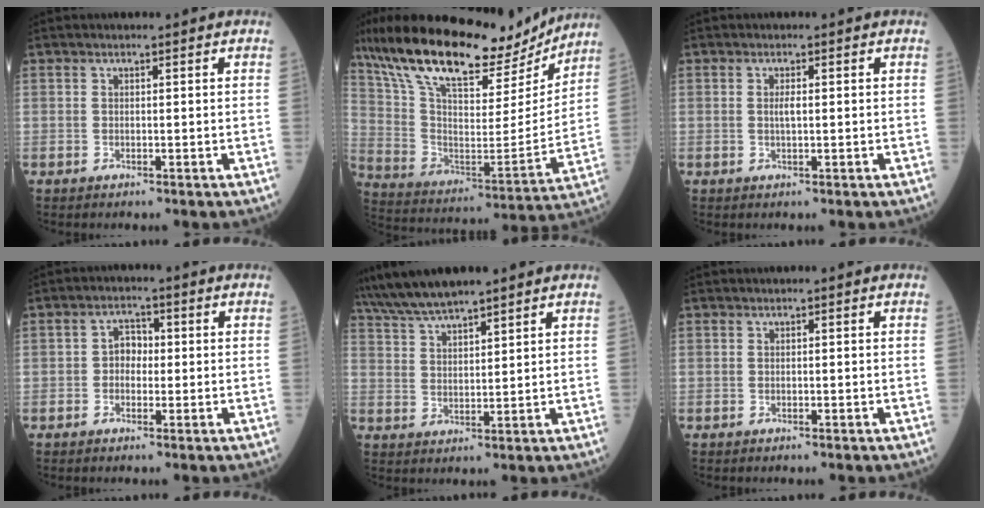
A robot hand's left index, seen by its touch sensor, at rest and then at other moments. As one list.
[{"total": 26.0, "force": [21.0, 7.3, 13.5], "torque": [-0.247, 0.003, 0.337]}, {"total": 1.3, "force": [-0.1, 0.3, 1.2], "torque": [-0.025, -0.002, -0.003]}, {"total": 3.0, "force": [-0.4, 2.2, 2.0], "torque": [-0.028, 0.010, -0.013]}, {"total": 8.0, "force": [7.1, 0.5, 3.7], "torque": [-0.079, 0.025, 0.136]}, {"total": 0.0}]